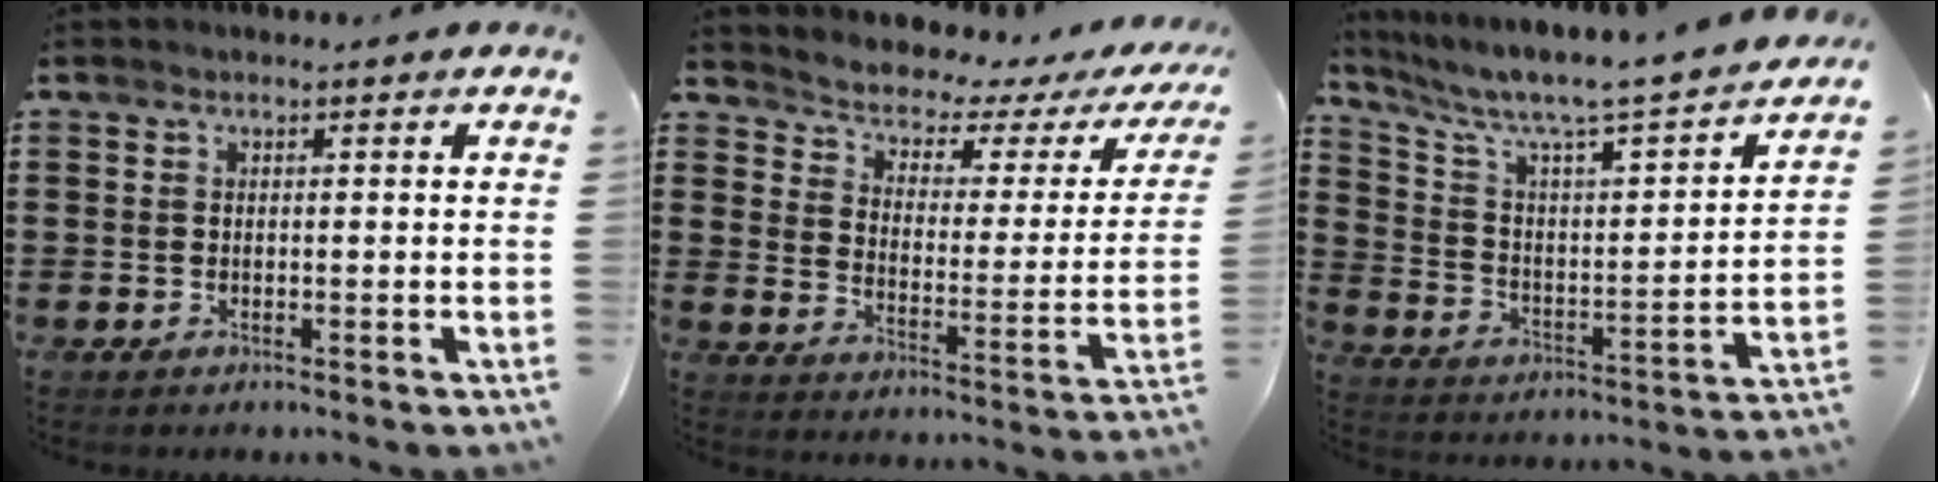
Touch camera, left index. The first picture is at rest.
{"total": 2.5, "force": [2.3, 0.9, 0.7], "torque": [-0.035, -0.027, 0.029]}
{"total": 5.2, "force": [4.4, 0.2, 2.7], "torque": [-0.079, -0.049, 0.066]}